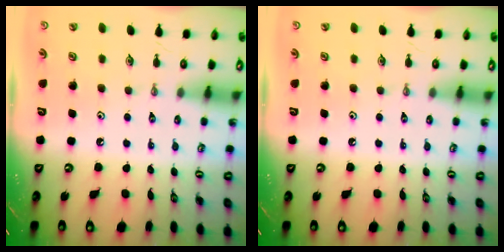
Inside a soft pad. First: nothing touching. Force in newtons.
{"total": 0.0}